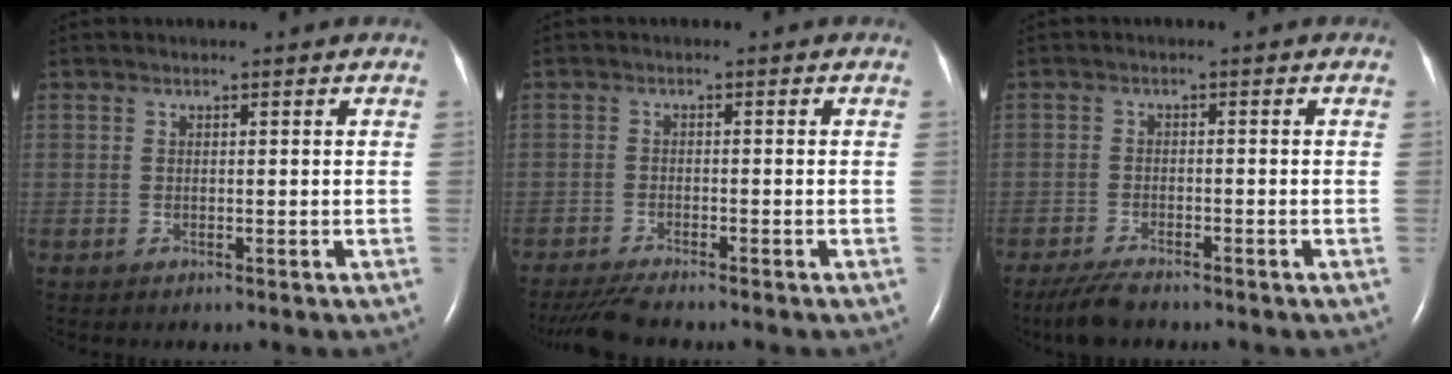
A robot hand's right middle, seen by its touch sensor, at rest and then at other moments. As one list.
[{"total": 5.3, "force": [-4.6, 0.2, 2.5], "torque": [-0.046, -0.018, -0.079]}, {"total": 4.6, "force": [-3.7, 1.0, 2.4], "torque": [-0.053, -0.012, -0.065]}]